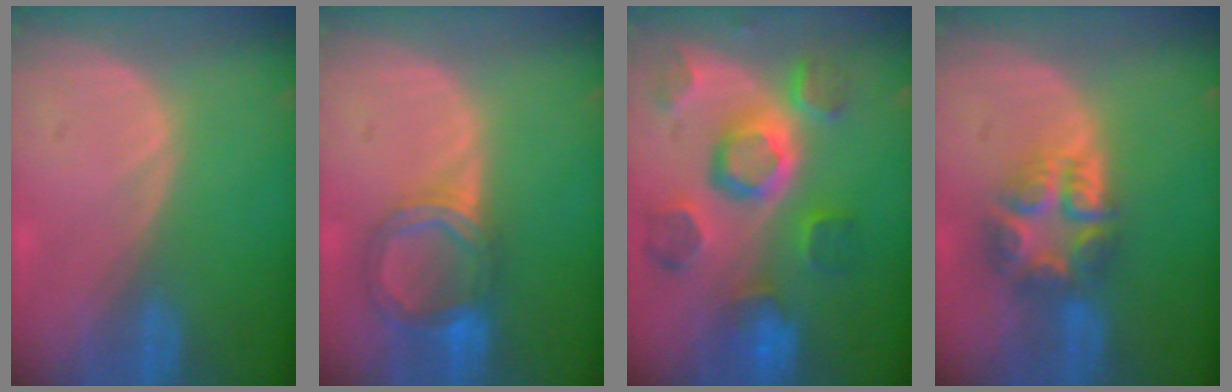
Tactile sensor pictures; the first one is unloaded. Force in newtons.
{"total": 6.3, "press": 5.8, "slide": 2.4}
{"total": 11.4, "press": 10.1, "slide": 5.3}
{"total": 7.6, "press": 6.6, "slide": 3.7}